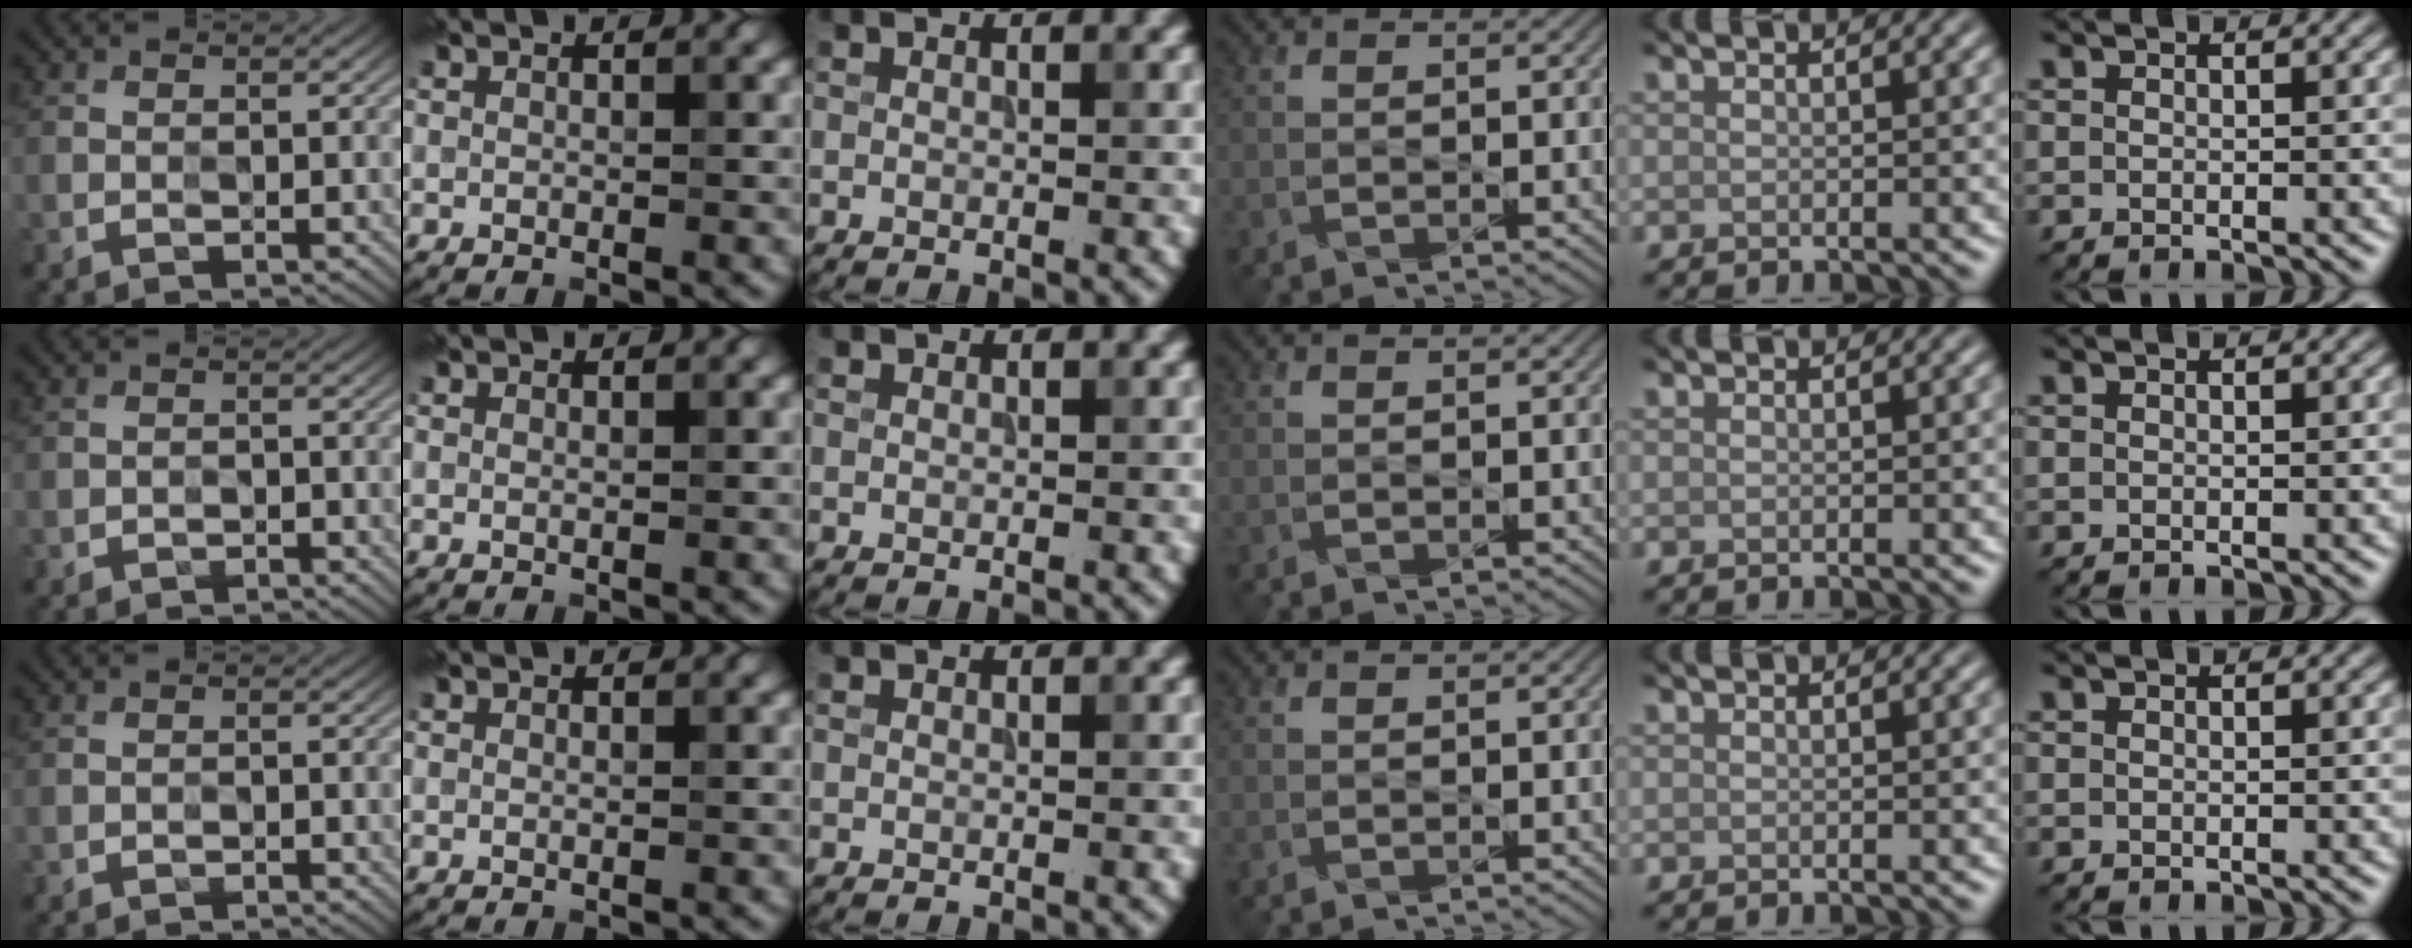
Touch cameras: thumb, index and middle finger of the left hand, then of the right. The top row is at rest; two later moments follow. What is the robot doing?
{"motion": "press", "object": "stopwatch"}